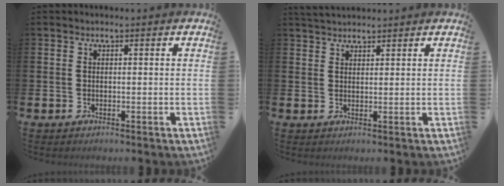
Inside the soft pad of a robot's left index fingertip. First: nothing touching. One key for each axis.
{"total": 2.6, "fx": 2.5, "fy": 0.5, "fz": 0.3, "tx": 0.000, "ty": -0.009, "tz": 0.044}